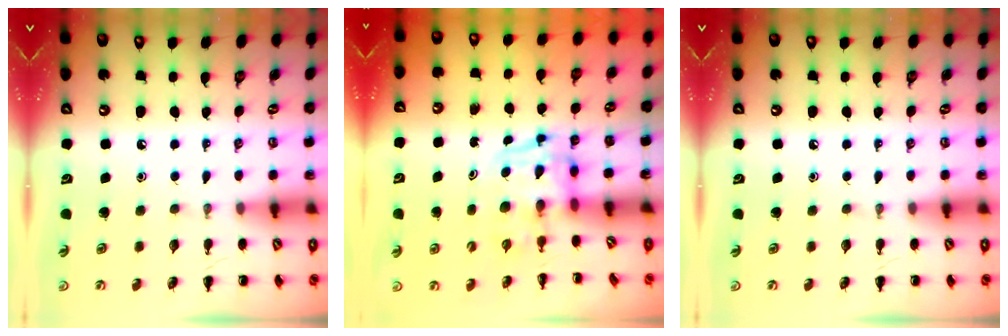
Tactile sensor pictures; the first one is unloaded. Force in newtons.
{"total": 3.4, "press": 3.4, "slide": 0.6}
{"total": 0.0}